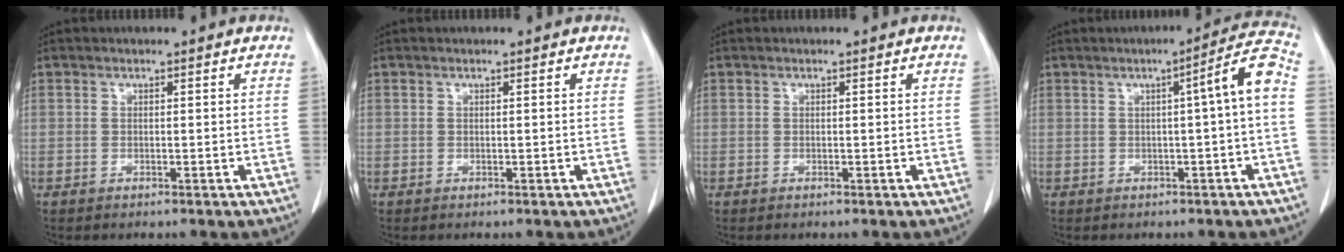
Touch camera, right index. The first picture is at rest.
{"total": 0.0}
{"total": 0.0}
{"total": 6.3, "force": [0.3, -0.6, 6.3], "torque": [-0.083, 0.012, 0.002]}